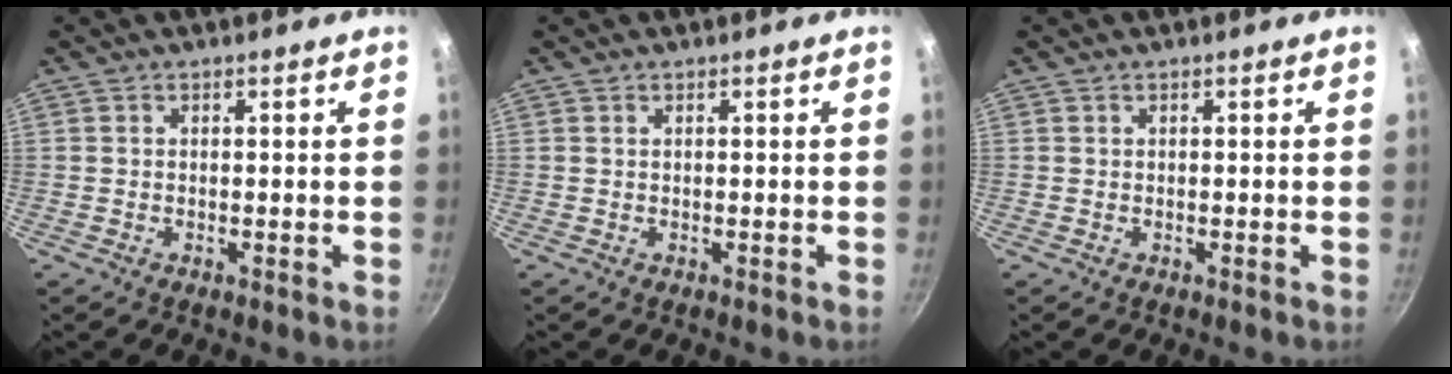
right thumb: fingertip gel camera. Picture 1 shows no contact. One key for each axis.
{"total": 0.0}
{"total": 0.0}